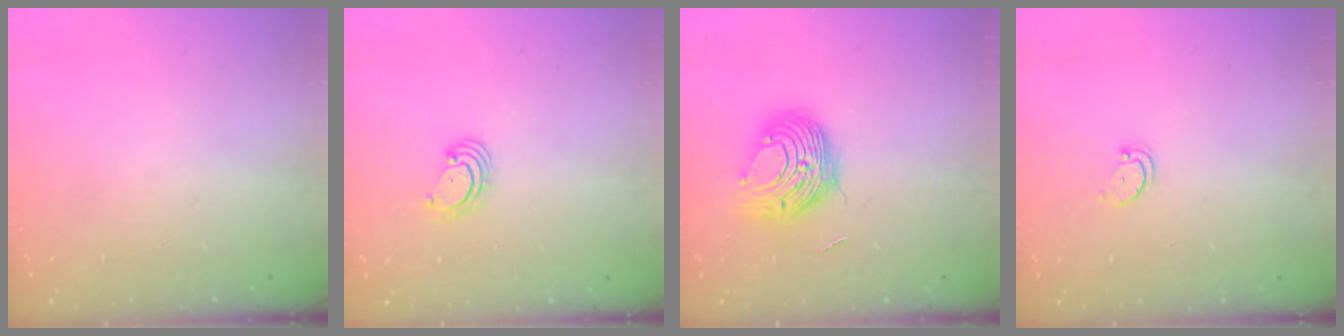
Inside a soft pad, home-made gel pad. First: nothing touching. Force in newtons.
{"total": 2.5, "press": 2.5, "slide": 0.3}
{"total": 9.9, "press": 9.9, "slide": 0.7}
{"total": 2.5, "press": 2.4, "slide": 0.4}